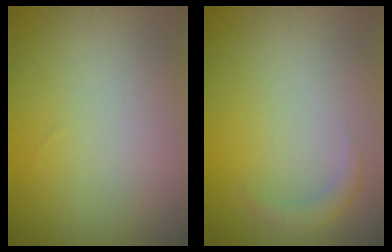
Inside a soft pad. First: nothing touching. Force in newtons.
{"total": 1.3, "press": 1.3, "slide": 0.1}